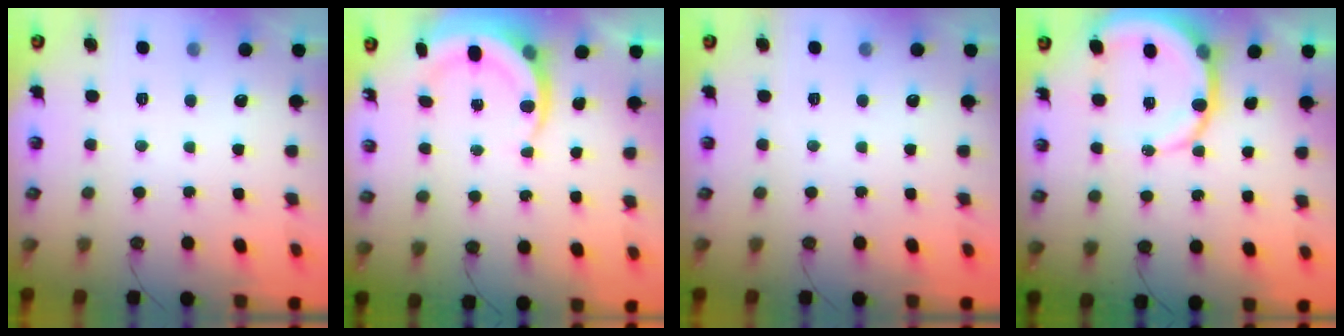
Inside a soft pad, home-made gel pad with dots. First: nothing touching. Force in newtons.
{"total": 6.8, "press": 6.7, "slide": 0.7}
{"total": 0.0}
{"total": 9.3, "press": 9.1, "slide": 1.4}